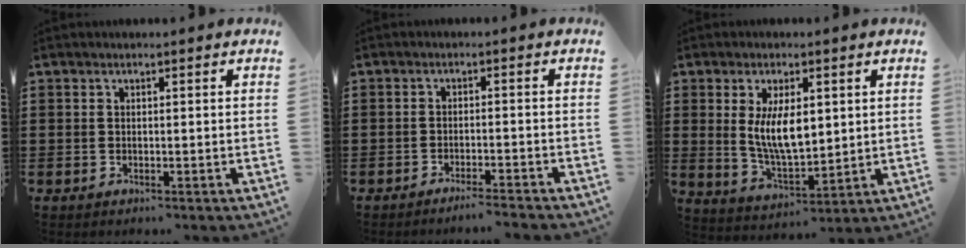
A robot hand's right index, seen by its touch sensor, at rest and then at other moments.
{"total": 2.4, "force": [-2.3, -0.4, 0.7], "torque": [-0.013, 0.000, -0.046]}
{"total": 8.5, "force": [1.6, 3.7, 7.5], "torque": [-0.145, 0.002, 0.025]}